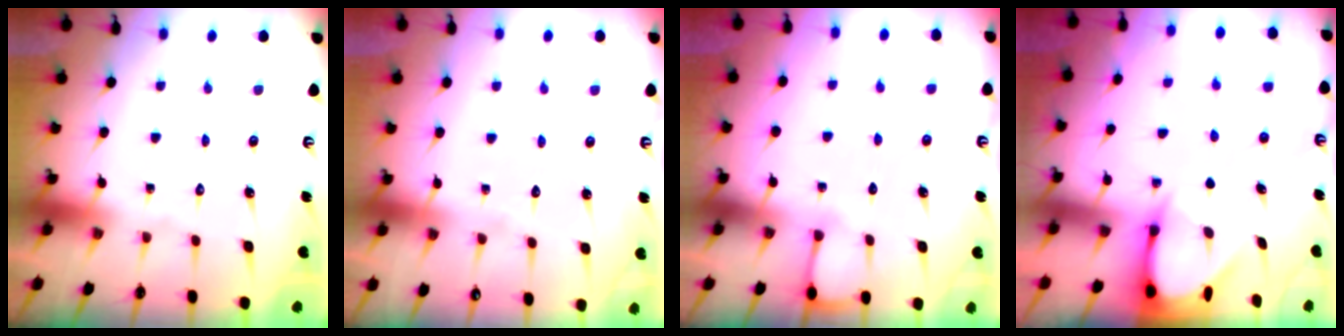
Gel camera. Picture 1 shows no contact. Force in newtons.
{"total": 2.3, "press": 2.3, "slide": 0.2}
{"total": 2.9, "press": 2.9, "slide": 0.3}
{"total": 3.7, "press": 3.7, "slide": 0.3}